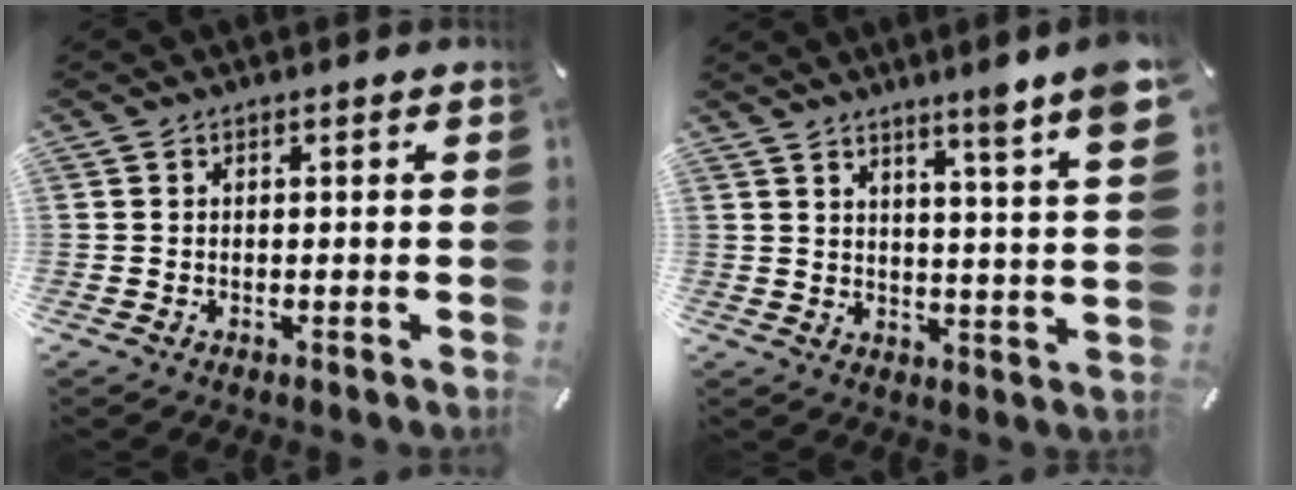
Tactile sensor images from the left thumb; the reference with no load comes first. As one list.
[{"total": 8.6, "force": [6.6, -0.3, 5.6], "torque": [-0.078, -0.053, 0.102]}]